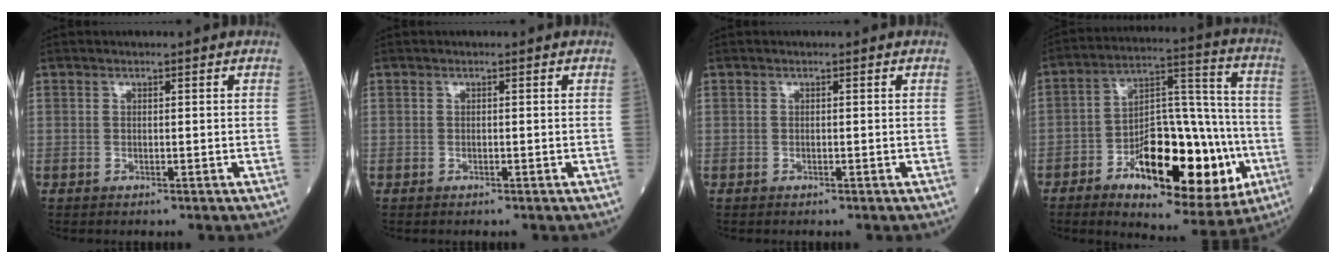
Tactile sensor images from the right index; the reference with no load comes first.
{"total": 0.0}
{"total": 0.0}
{"total": 21.7, "force": [-7.4, 8.4, 18.5], "torque": [-0.266, 0.022, -0.097]}